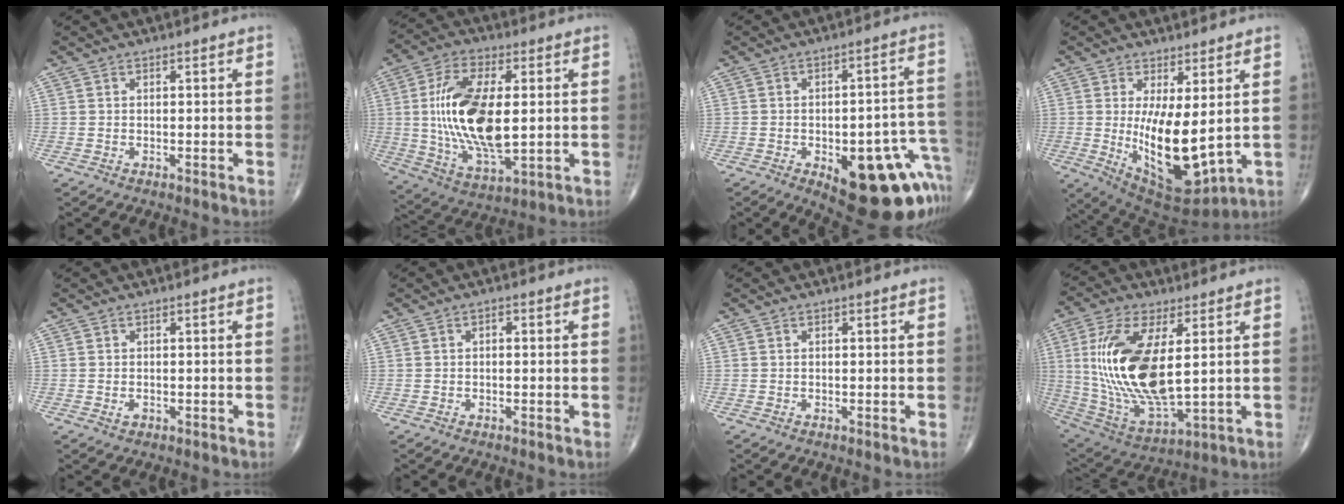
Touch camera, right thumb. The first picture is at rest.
{"total": 18.8, "force": [1.0, 8.5, 16.7], "torque": [-0.317, -0.015, 0.023]}
{"total": 21.4, "force": [-8.9, 9.2, 17.2], "torque": [-0.136, 0.052, -0.097]}
{"total": 13.9, "force": [0.5, 5.3, 12.8], "torque": [-0.206, -0.040, 0.029]}
{"total": 1.1, "force": [-0.4, 0.8, 0.7], "torque": [-0.010, 0.001, -0.004]}
{"total": 1.0, "force": [0.1, 0.5, 0.8], "torque": [-0.011, 0.002, -0.002]}
{"total": 0.0}
{"total": 21.0, "force": [3.0, 8.9, 18.8], "torque": [-0.388, -0.023, 0.068]}